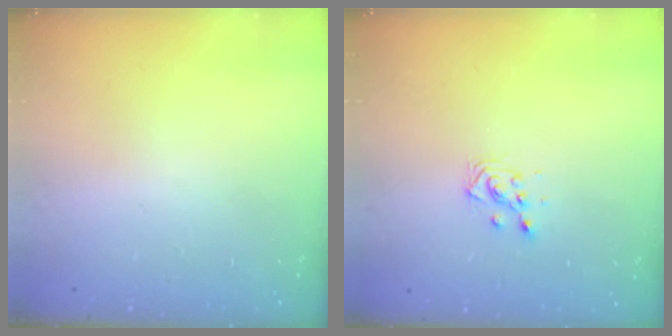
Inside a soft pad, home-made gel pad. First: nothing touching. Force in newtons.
{"total": 3.4, "press": 3.4, "slide": 0.2}